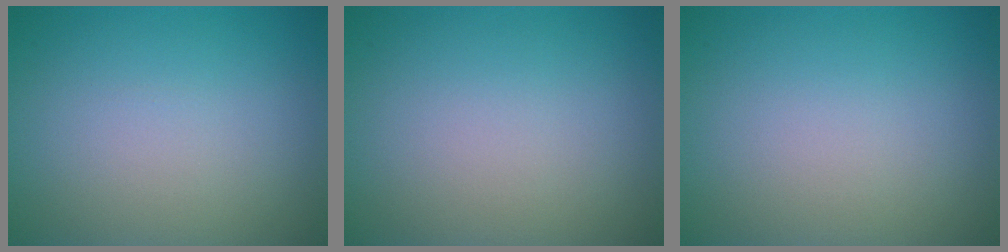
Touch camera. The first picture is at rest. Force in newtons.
{"total": 0.0}
{"total": 0.0}